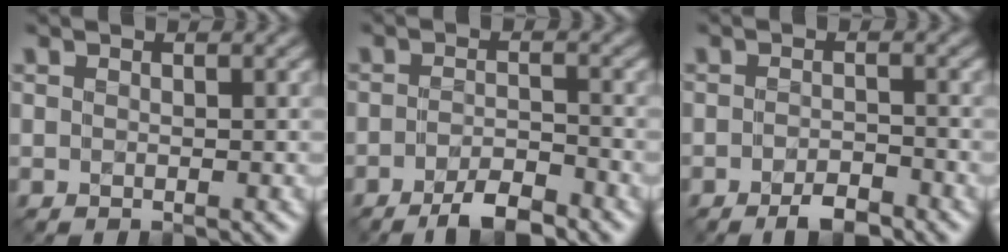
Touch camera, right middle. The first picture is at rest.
{"total": 3.9, "force": [-2.8, 0.9, 2.6], "torque": [-0.050, -0.002, -0.051]}
{"total": 2.7, "force": [-1.9, 0.9, 1.7], "torque": [-0.031, -0.001, -0.036]}